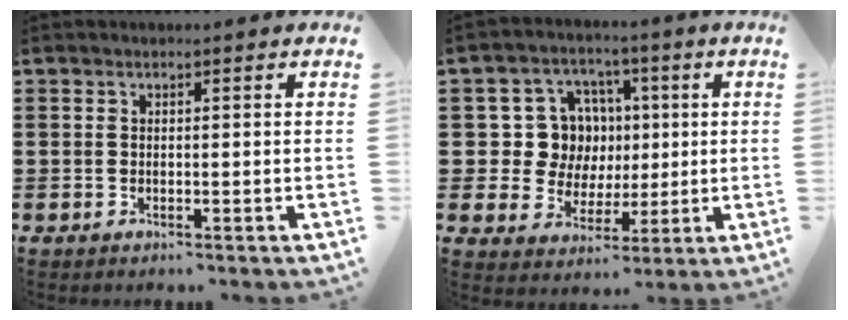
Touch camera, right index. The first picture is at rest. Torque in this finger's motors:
{"motor_torque": [0.32, 0.27, 0.39, 0.05]}